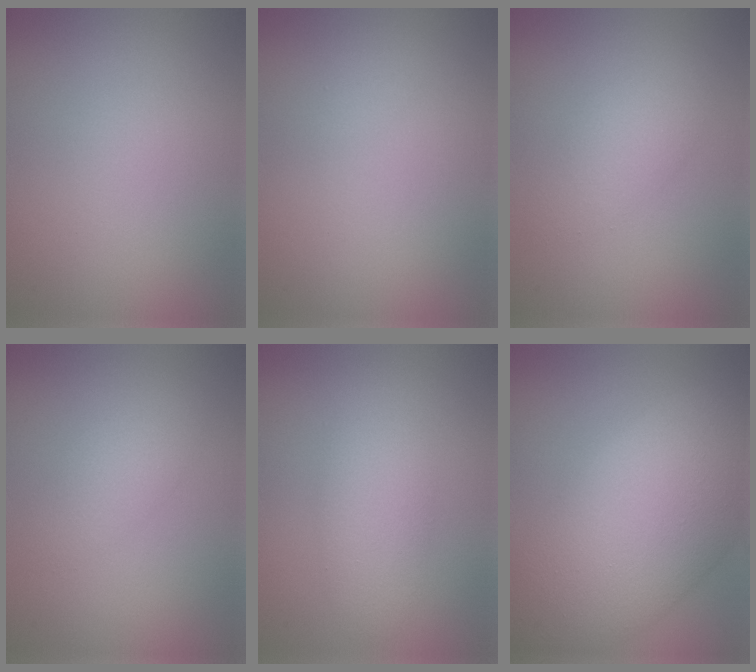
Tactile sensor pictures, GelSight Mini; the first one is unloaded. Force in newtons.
{"total": 0.6, "press": 0.5, "slide": 0.1}
{"total": 2.5, "press": 2.5, "slide": 0.1}
{"total": 2.2, "press": 2.2, "slide": 0.1}
{"total": 3.5, "press": 3.5, "slide": 0.2}
{"total": 12.9, "press": 12.9, "slide": 0.5}